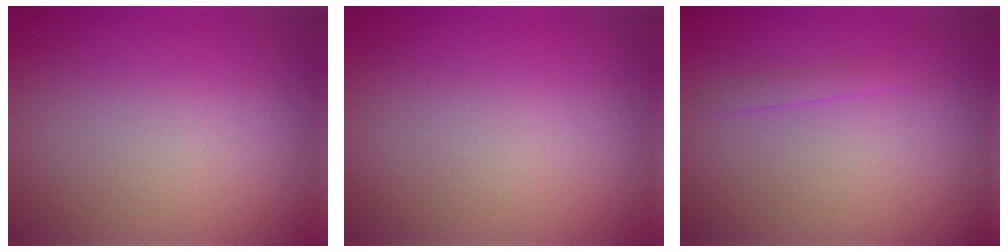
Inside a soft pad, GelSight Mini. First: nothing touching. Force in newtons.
{"total": 0.0}
{"total": 0.7, "press": 0.7, "slide": 0.0}